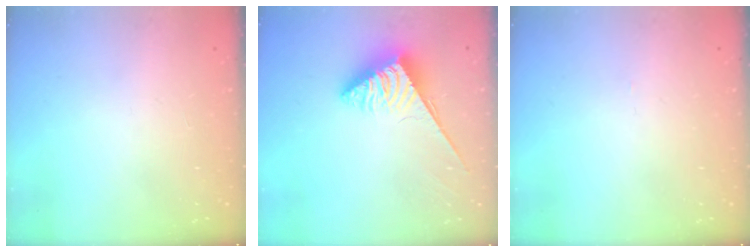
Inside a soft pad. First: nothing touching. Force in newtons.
{"total": 3.9, "press": 3.8, "slide": 0.6}
{"total": 0.0}